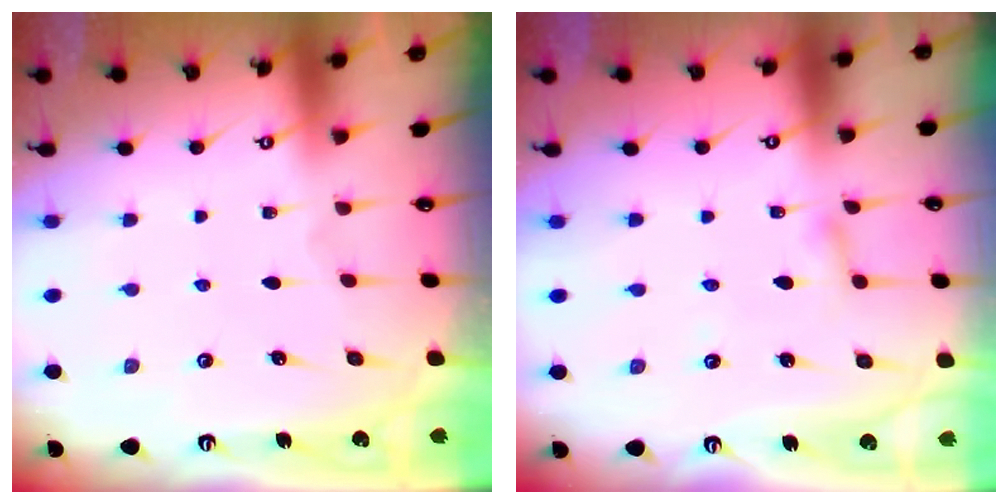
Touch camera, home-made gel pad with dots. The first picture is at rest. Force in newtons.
{"total": 1.8, "press": 1.7, "slide": 0.2}